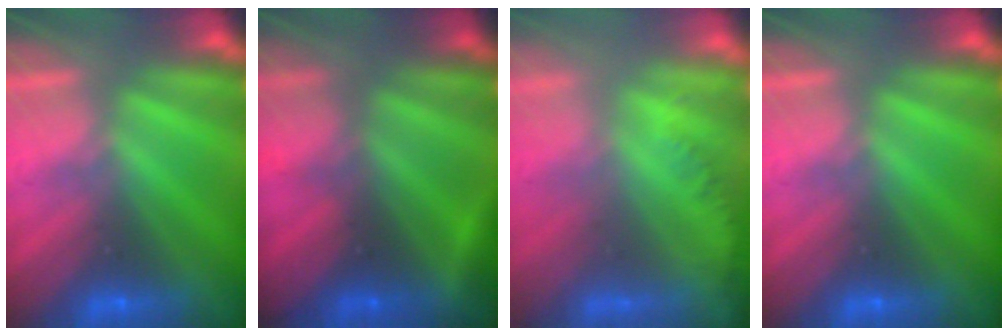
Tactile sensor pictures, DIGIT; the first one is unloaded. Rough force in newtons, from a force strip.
{"total": 5.5}
{"total": 1.2}
{"total": 0.0}